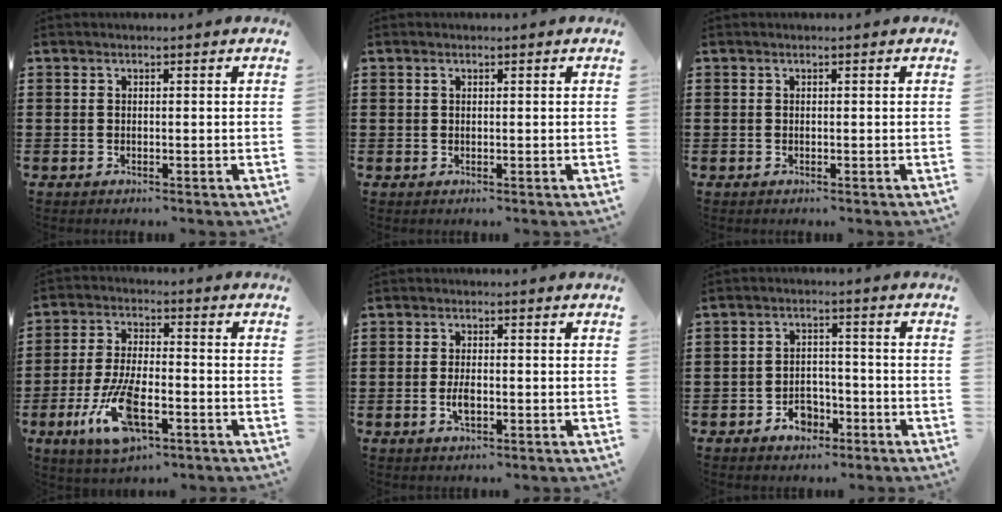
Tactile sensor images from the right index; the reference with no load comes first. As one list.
[{"total": 0.5, "force": [0.2, 0.2, 0.4], "torque": [-0.009, 0.000, 0.005]}, {"total": 0.0}, {"total": 10.9, "force": [-4.6, 4.0, 9.1], "torque": [-0.200, -0.010, -0.081]}, {"total": 2.8, "force": [-0.6, 1.0, 2.6], "torque": [-0.055, -0.004, -0.012]}, {"total": 3.9, "force": [-2.4, 2.5, 1.8], "torque": [-0.034, 0.005, -0.046]}]